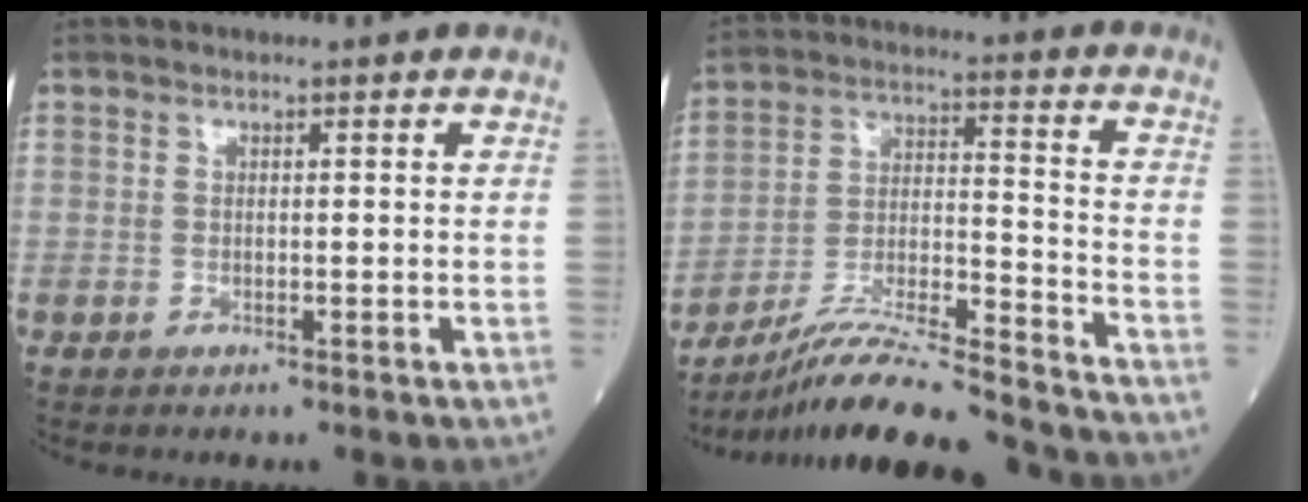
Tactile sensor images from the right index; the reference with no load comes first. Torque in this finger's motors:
{"motor_torque": [0.09, -0.40, 0.44, 0.10]}